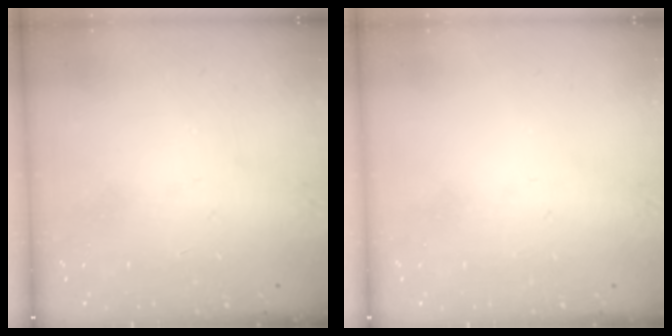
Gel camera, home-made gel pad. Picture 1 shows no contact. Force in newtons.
{"total": 0.0}